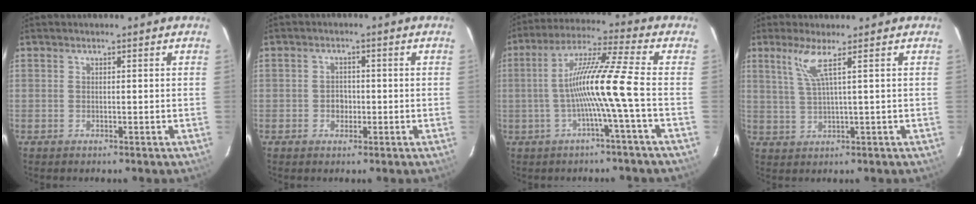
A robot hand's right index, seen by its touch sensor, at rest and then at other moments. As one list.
[{"total": 2.5, "force": [-0.6, 2.3, 1.0], "torque": [-0.018, 0.007, -0.008]}, {"total": 11.5, "force": [-2.5, -2.1, 11.0], "torque": [-0.207, 0.009, -0.046]}, {"total": 4.3, "force": [2.2, -0.8, 3.7], "torque": [-0.073, -0.004, 0.052]}]